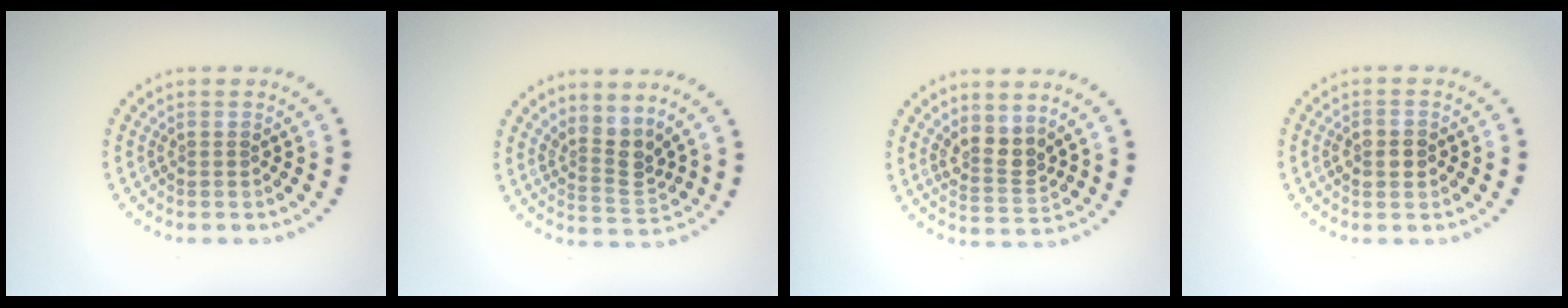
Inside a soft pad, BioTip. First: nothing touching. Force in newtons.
{"total": 3.0, "press": 2.1, "slide": 2.2}
{"total": 2.8, "press": 2.4, "slide": 1.3}
{"total": 2.6, "press": 2.6, "slide": 0.1}